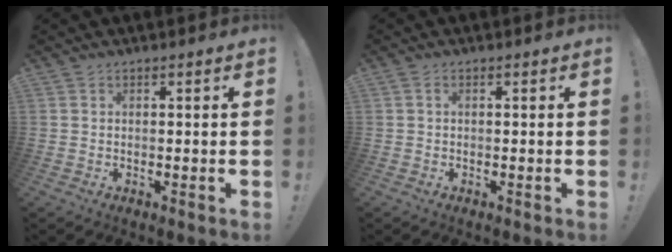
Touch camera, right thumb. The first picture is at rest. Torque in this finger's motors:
{"motor_torque": [-0.04, 0.01, -0.26, 0.34, 0.03]}